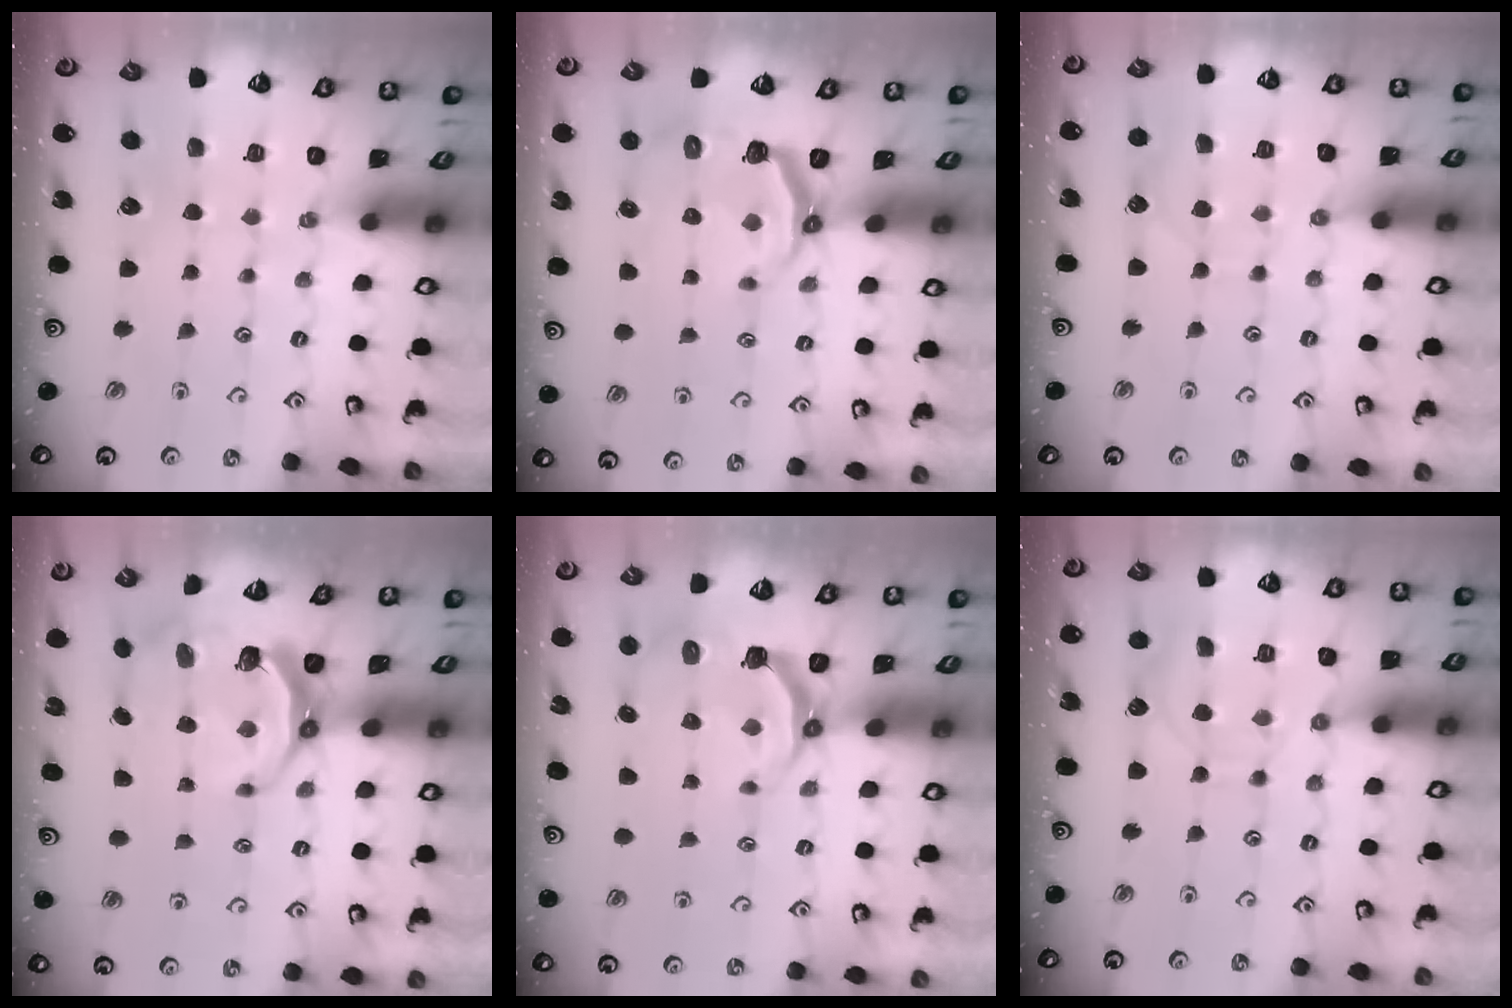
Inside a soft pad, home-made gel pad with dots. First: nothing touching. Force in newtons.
{"total": 4.9, "press": 3.5, "slide": 3.4}
{"total": 6.1, "press": 6.1, "slide": 0.6}
{"total": 8.4, "press": 7.2, "slide": 4.3}
{"total": 5.9, "press": 4.4, "slide": 4.0}
{"total": 7.9, "press": 7.8, "slide": 0.8}